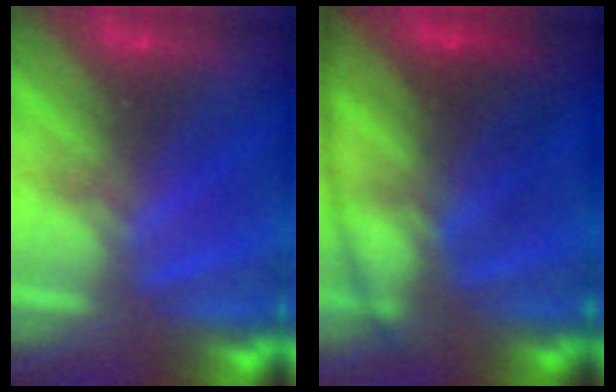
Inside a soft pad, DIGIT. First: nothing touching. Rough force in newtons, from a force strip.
{"total": 7.5}